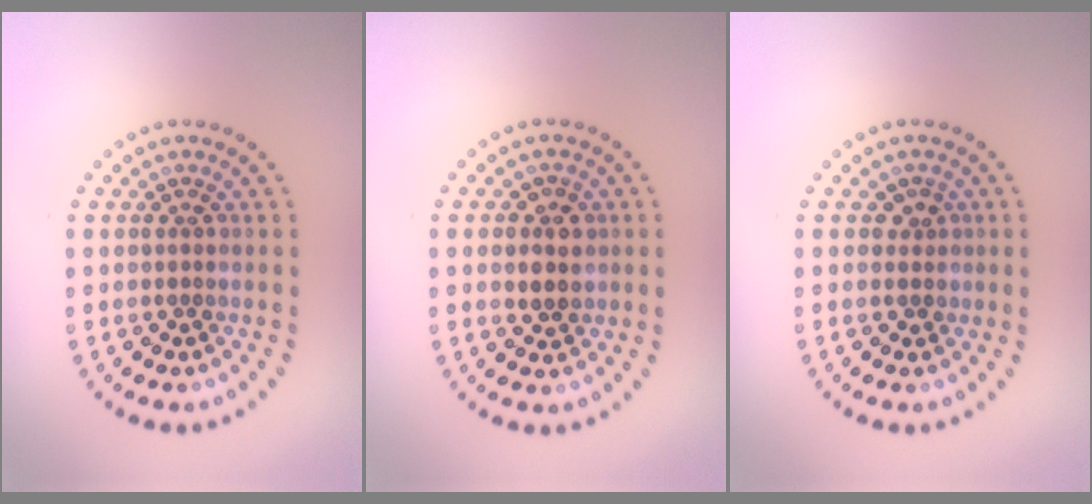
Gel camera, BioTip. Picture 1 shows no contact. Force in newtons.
{"total": 2.6, "press": 2.5, "slide": 0.7}
{"total": 1.3, "press": 1.1, "slide": 0.7}